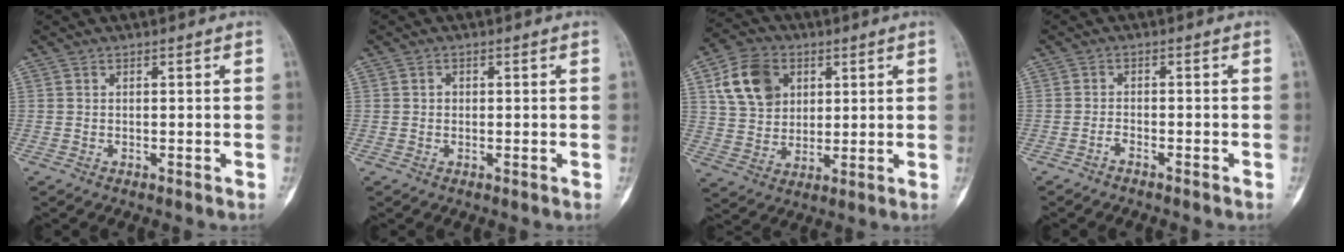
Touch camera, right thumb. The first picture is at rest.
{"total": 0.8, "force": [0.1, 0.8, 0.3], "torque": [0.003, 0.003, 0.000]}
{"total": 11.9, "force": [4.3, 9.1, 6.3], "torque": [-0.091, -0.005, 0.082]}
{"total": 1.4, "force": [-1.2, 0.2, 0.6], "torque": [-0.016, 0.013, -0.023]}